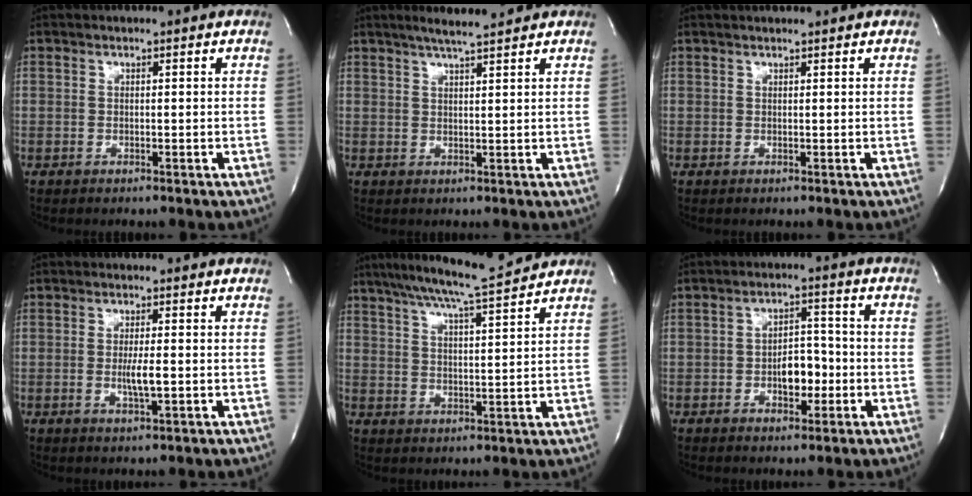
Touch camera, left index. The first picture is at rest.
{"total": 4.9, "force": [4.1, -0.2, 2.6], "torque": [-0.049, 0.008, 0.071]}
{"total": 2.2, "force": [2.1, 0.0, 0.8], "torque": [-0.009, 0.017, 0.030]}
{"total": 3.1, "force": [-0.5, 0.1, 3.1], "torque": [-0.060, -0.007, -0.006]}
{"total": 10.8, "force": [9.7, -1.1, 4.6], "torque": [-0.082, 0.000, 0.151]}
{"total": 5.3, "force": [-1.6, 2.8, 4.2], "torque": [-0.063, 0.011, -0.022]}